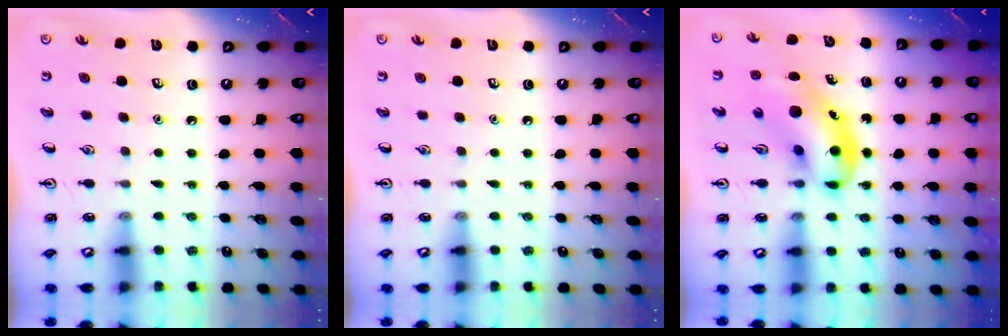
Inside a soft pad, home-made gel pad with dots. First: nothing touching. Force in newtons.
{"total": 0.0}
{"total": 11.5, "press": 11.1, "slide": 3.0}